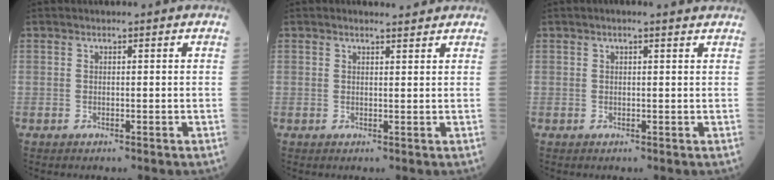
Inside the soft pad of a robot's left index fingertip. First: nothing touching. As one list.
[{"total": 1.7, "force": [1.7, 0.2, 0.3], "torque": [-0.013, 0.002, 0.025]}, {"total": 2.6, "force": [2.0, 0.3, 1.6], "torque": [-0.026, 0.016, 0.020]}]